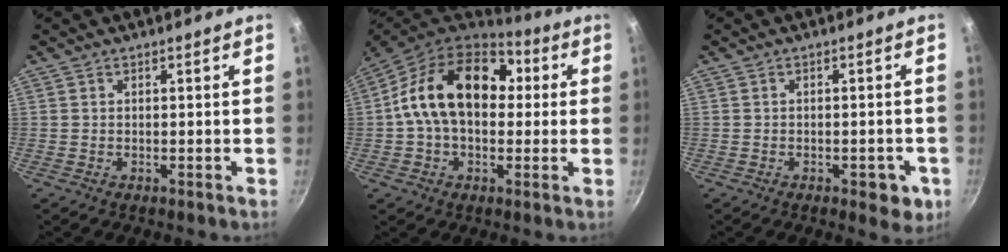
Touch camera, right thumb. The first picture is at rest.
{"total": 20.6, "force": [2.2, 13.5, 15.3], "torque": [-0.255, 0.035, 0.028]}
{"total": 4.6, "force": [-2.0, 2.2, 3.5], "torque": [-0.024, 0.006, -0.021]}